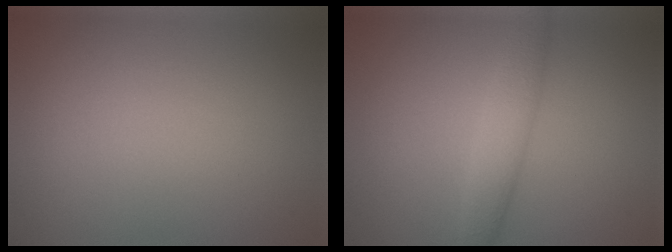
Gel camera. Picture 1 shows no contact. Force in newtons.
{"total": 2.9, "press": 2.9, "slide": 0.2}